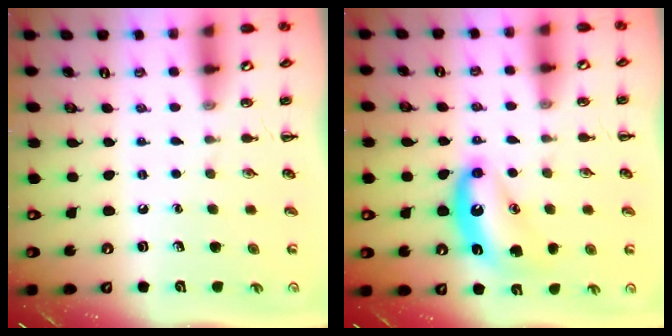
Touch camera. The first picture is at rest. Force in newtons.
{"total": 11.5, "press": 11.4, "slide": 1.2}